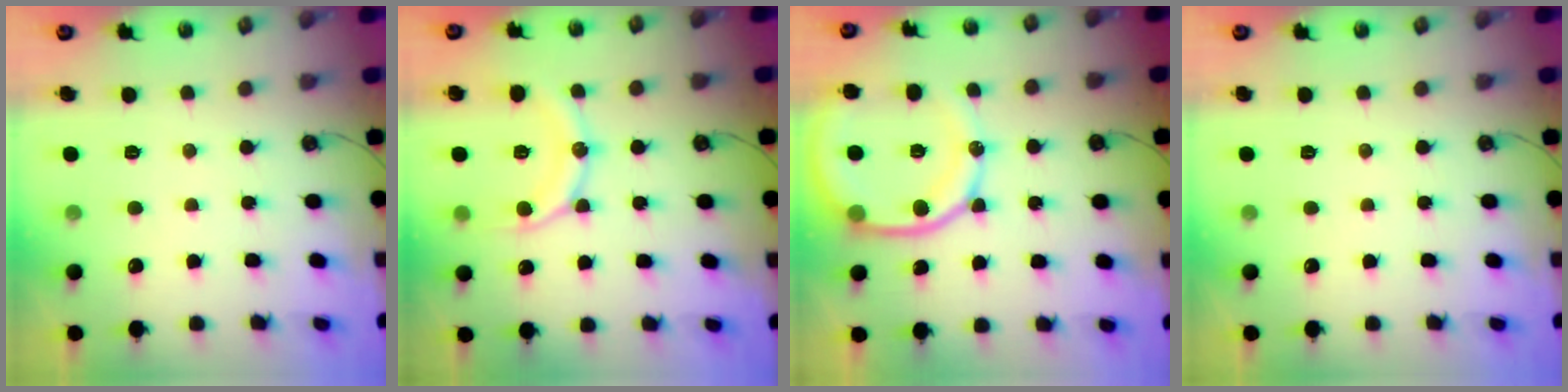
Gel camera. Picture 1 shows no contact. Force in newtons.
{"total": 12.7, "press": 12.6, "slide": 1.4}
{"total": 14.7, "press": 14.6, "slide": 1.6}
{"total": 0.0}